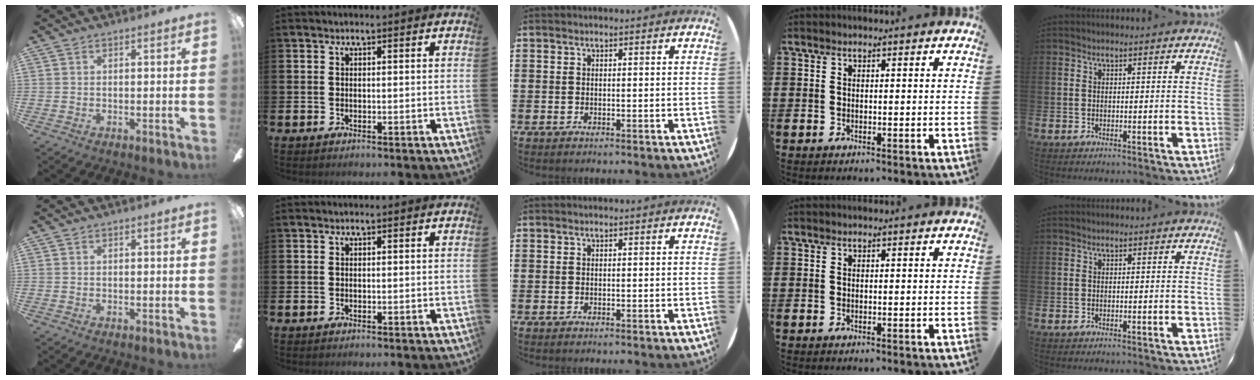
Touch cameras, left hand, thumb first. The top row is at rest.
{}